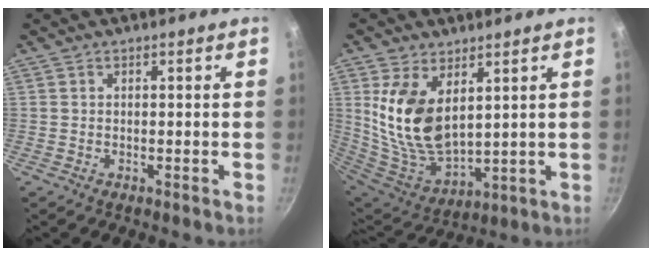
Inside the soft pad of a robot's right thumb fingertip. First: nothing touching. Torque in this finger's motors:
{"motor_torque": [0.09, 0.98, 1.46, 0.24, 0.49]}